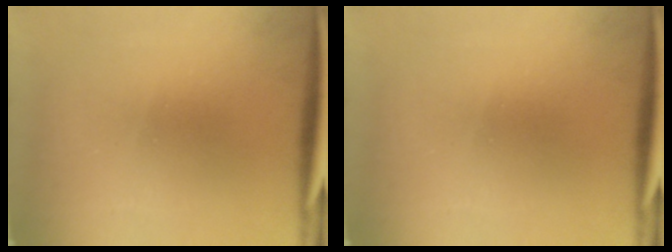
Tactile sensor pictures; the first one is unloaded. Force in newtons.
{"total": 0.0}